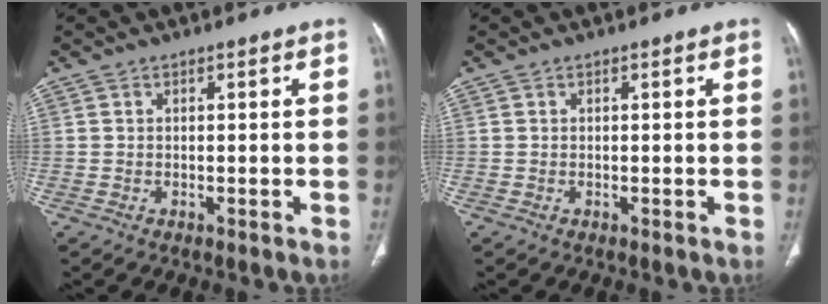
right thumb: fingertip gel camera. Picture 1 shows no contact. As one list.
[{"total": 0.0}]